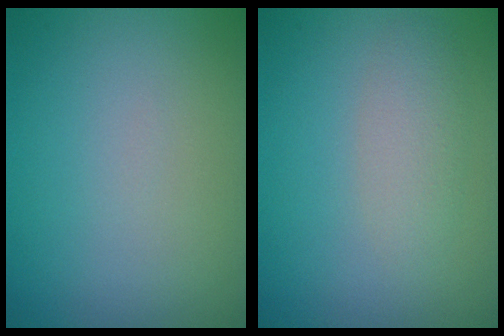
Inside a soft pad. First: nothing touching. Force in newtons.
{"total": 2.3, "press": 2.3, "slide": 0.1}